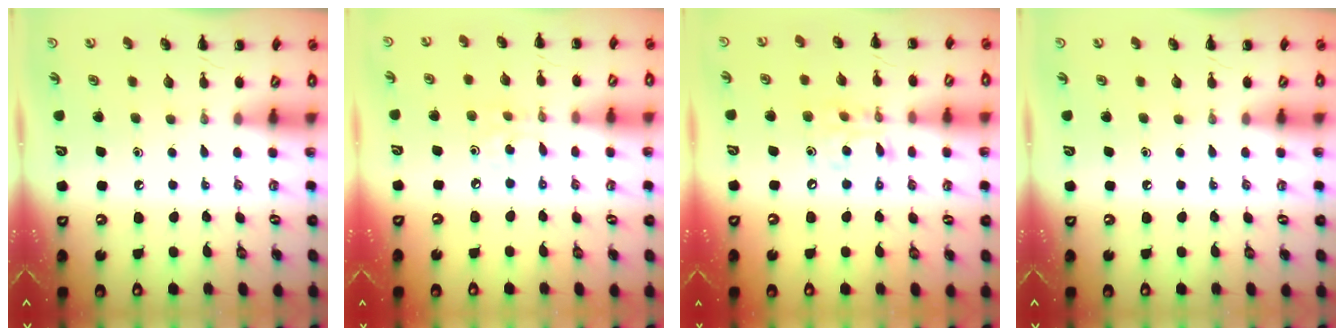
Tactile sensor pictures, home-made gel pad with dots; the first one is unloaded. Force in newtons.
{"total": 3.6, "press": 3.4, "slide": 1.0}
{"total": 12.1, "press": 11.8, "slide": 2.9}
{"total": 0.0}